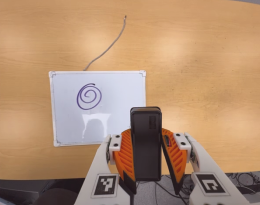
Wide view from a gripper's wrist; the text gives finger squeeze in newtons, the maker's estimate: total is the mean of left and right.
{"total": 6.9, "left": 5.4, "right": 8.5}